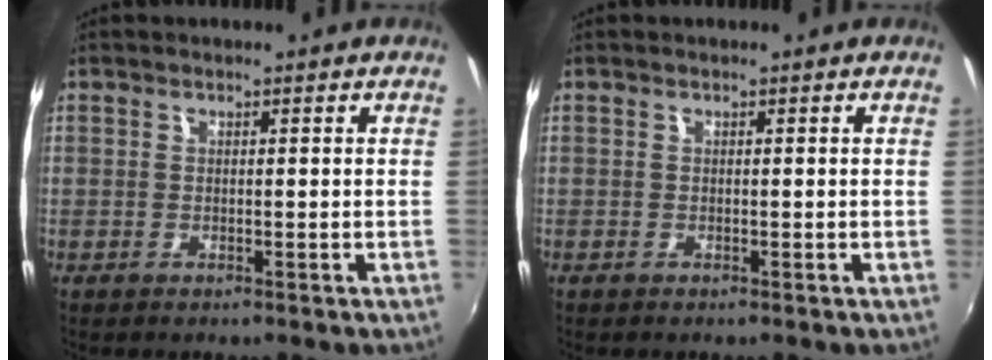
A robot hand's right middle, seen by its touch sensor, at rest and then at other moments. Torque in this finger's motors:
{"motor_torque": [0.12, -0.17, 0.04, 0.00]}